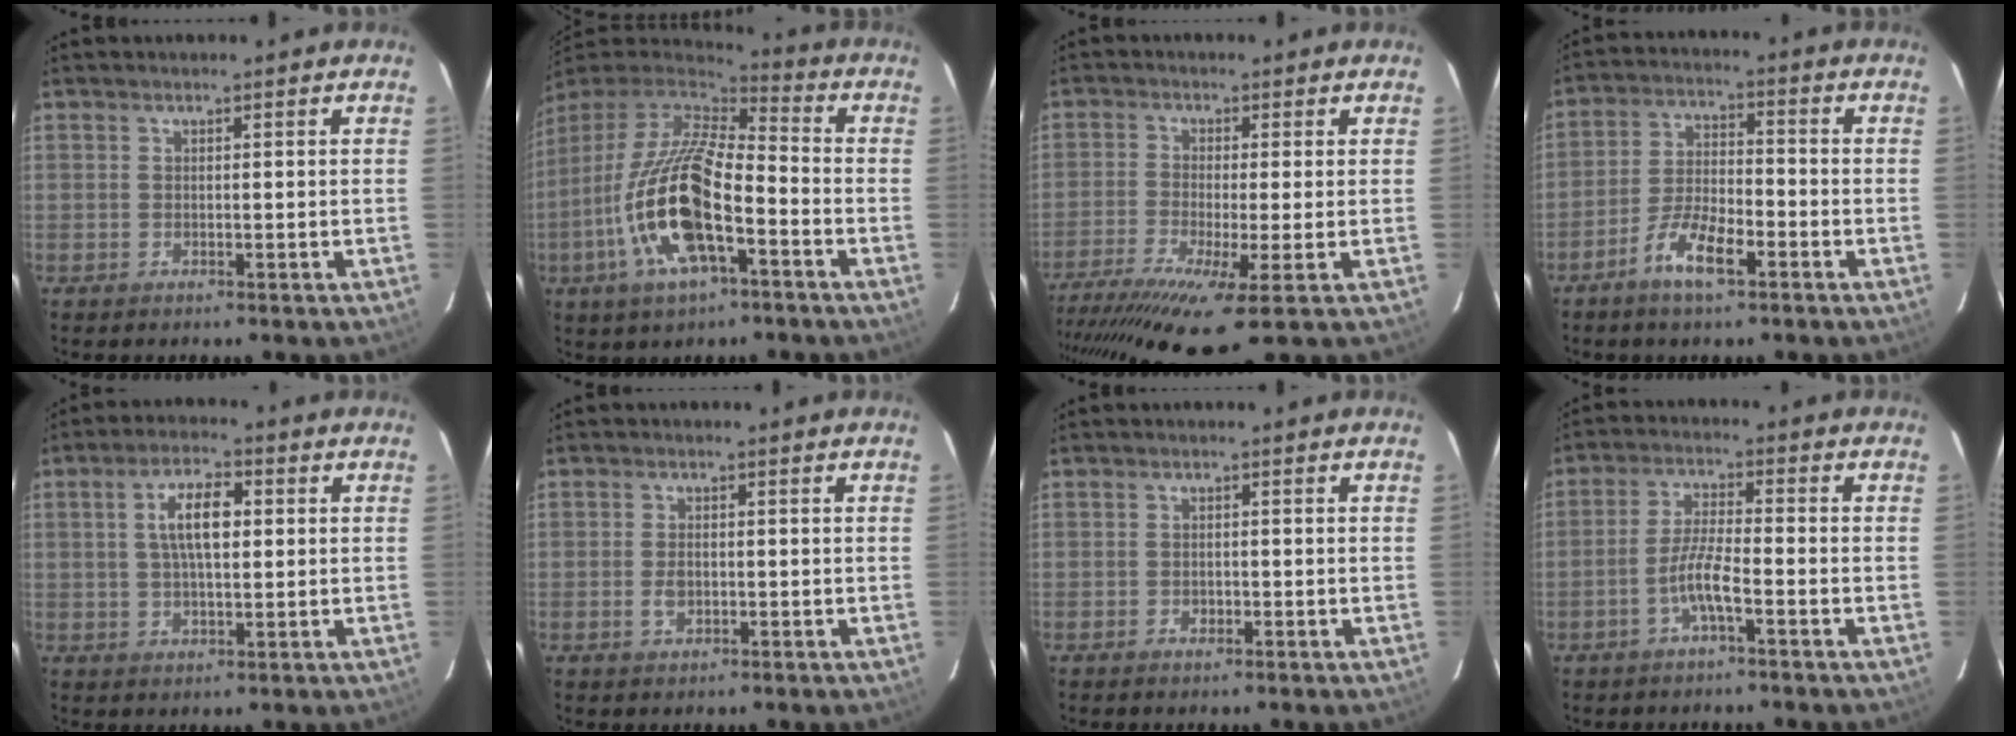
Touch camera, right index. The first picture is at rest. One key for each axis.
{"total": 20.1, "fx": -7.4, "fy": 7.2, "fz": 17.3, "tx": -0.348, "ty": -0.027, "tz": -0.146}
{"total": 14.7, "fx": -8.0, "fy": 2.2, "fz": 12.2, "tx": -0.250, "ty": -0.064, "tz": -0.141}
{"total": 8.3, "fx": -5.0, "fy": 2.4, "fz": 6.1, "tx": -0.131, "ty": 0.001, "tz": -0.094}
{"total": 7.7, "fx": 1.4, "fy": 3.1, "fz": 6.8, "tx": -0.127, "ty": 0.011, "tz": 0.026}
{"total": 2.6, "fx": -0.7, "fy": 1.6, "fz": 1.9, "tx": -0.037, "ty": 0.001, "tz": -0.012}
{"total": 1.4, "fx": -0.7, "fy": 1.0, "fz": 0.6, "tx": -0.012, "ty": -0.001, "tz": -0.010}
{"total": 5.3, "fx": -2.8, "fy": 0.5, "fz": 4.5, "tx": -0.096, "ty": 0.007, "tz": -0.053}